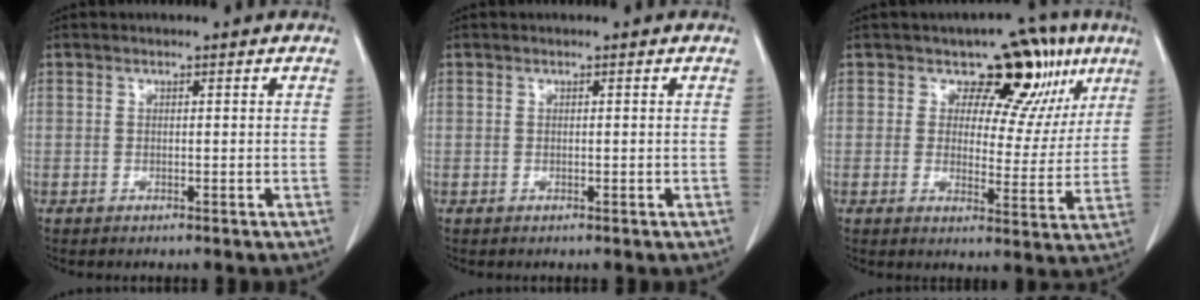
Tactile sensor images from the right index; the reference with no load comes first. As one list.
[{"total": 0.0}, {"total": 9.7, "force": [5.5, 6.1, 5.1], "torque": [-0.041, 0.003, 0.063]}]